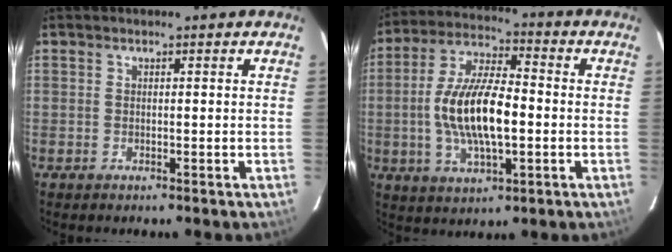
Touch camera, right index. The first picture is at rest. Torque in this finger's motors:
{"motor_torque": [1.36, 0.44, 1.04, 0.21]}